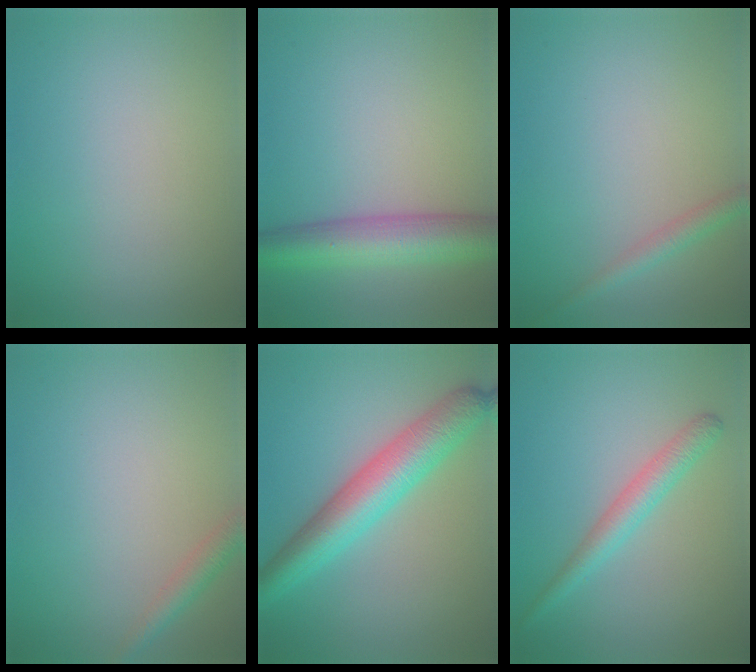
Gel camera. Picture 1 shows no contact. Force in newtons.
{"total": 6.0, "press": 6.0, "slide": 0.2}
{"total": 1.7, "press": 1.7, "slide": 0.1}
{"total": 1.8, "press": 1.8, "slide": 0.1}
{"total": 6.4, "press": 6.4, "slide": 0.1}
{"total": 2.7, "press": 2.7, "slide": 0.1}